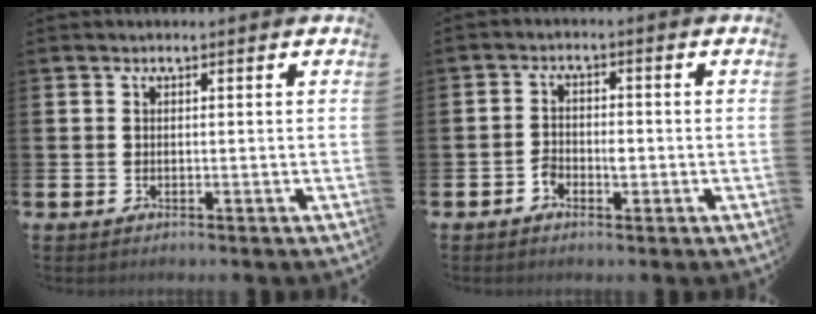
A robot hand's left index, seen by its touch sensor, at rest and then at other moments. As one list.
[{"total": 2.1, "force": [-1.0, 1.4, 1.2], "torque": [-0.016, 0.001, -0.022]}]